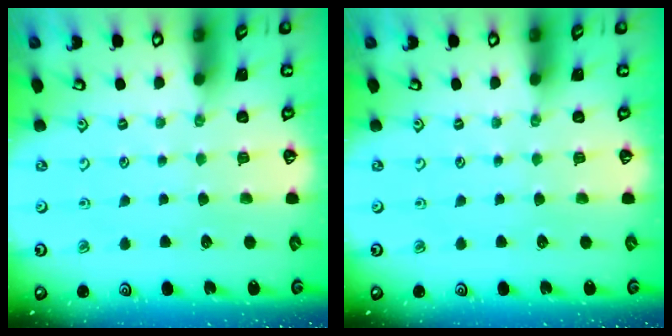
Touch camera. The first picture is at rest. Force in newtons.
{"total": 0.0}